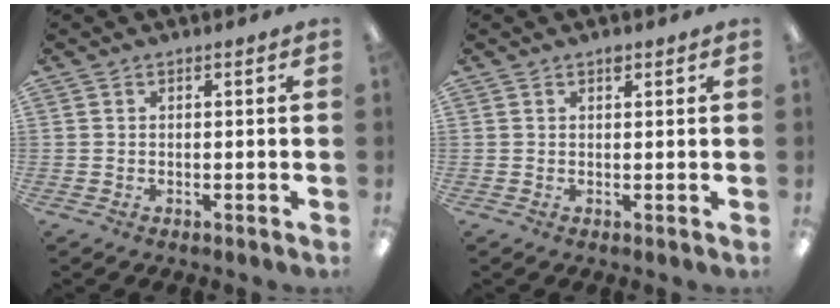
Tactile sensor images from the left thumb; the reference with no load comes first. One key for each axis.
{"total": 1.1, "fx": 0.9, "fy": 0.4, "fz": 0.5, "tx": -0.004, "ty": -0.002, "tz": 0.014}